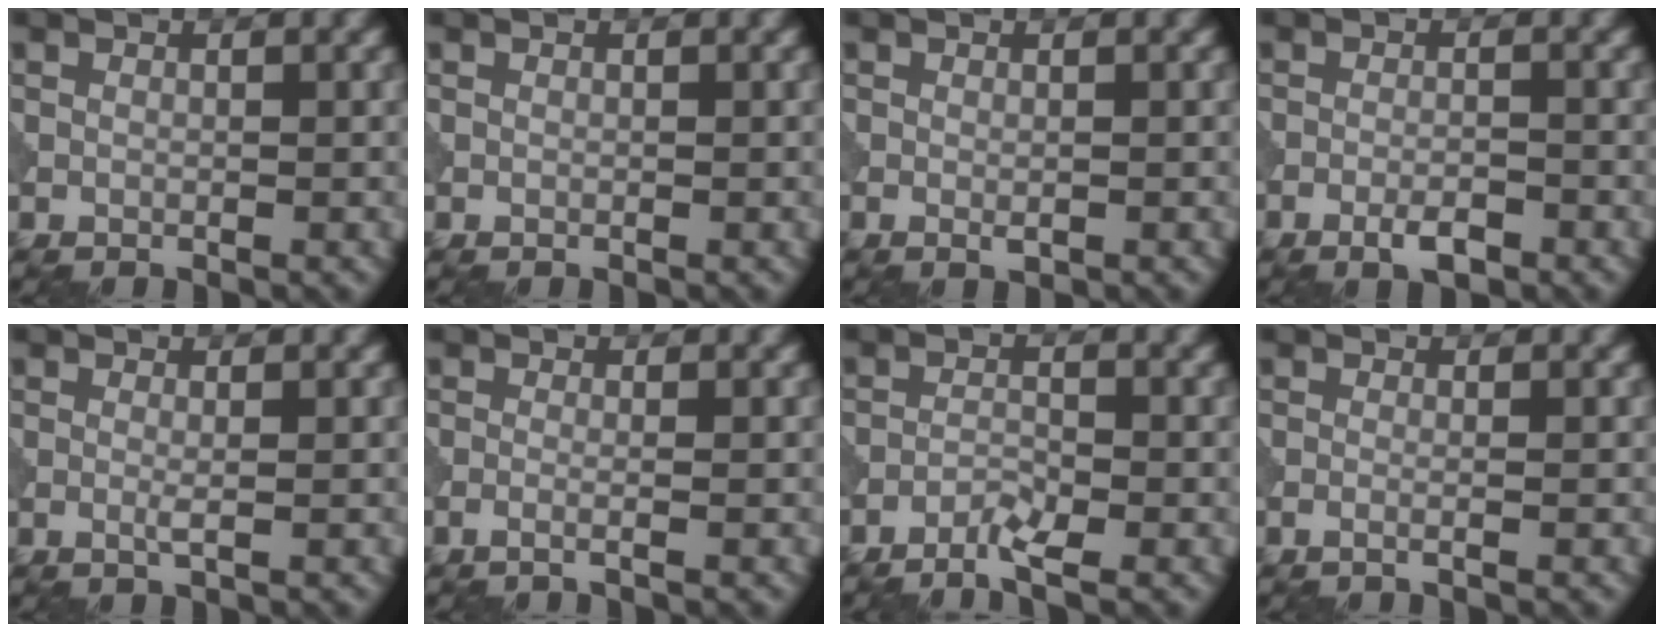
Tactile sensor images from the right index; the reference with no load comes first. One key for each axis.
{"total": 0.0}
{"total": 0.6, "fx": -0.2, "fy": 0.2, "fz": 0.5, "tx": -0.010, "ty": -0.003, "tz": -0.002}
{"total": 2.2, "fx": -1.4, "fy": 0.6, "fz": 1.6, "tx": -0.029, "ty": 0.001, "tz": -0.027}
{"total": 0.8, "fx": -0.1, "fy": 0.0, "fz": 0.8, "tx": -0.019, "ty": -0.003, "tz": -0.003}
{"total": 1.7, "fx": -0.4, "fy": 0.6, "fz": 1.5, "tx": -0.015, "ty": -0.001, "tz": -0.026}
{"total": 2.1, "fx": -1.7, "fy": 0.2, "fz": 1.2, "tx": -0.024, "ty": 0.001, "tz": -0.038}
{"total": 1.4, "fx": -0.3, "fy": 0.5, "fz": 1.3, "tx": -0.014, "ty": -0.001, "tz": -0.021}